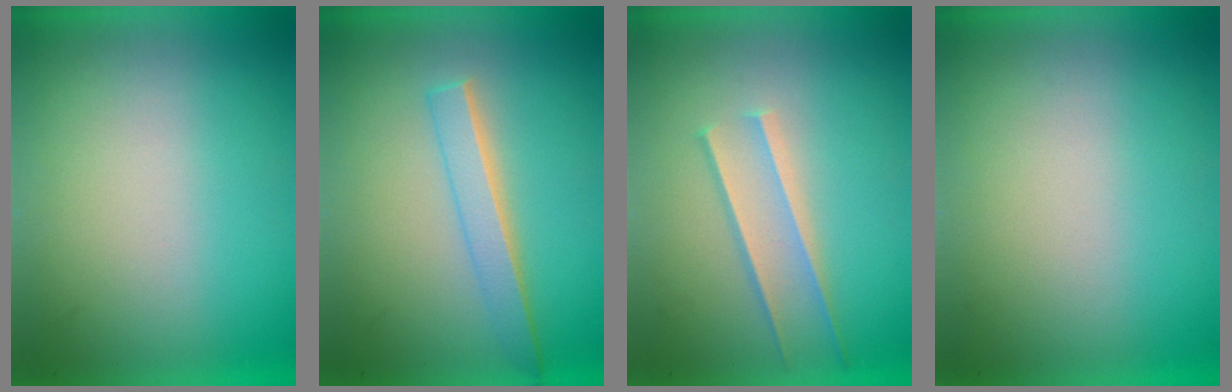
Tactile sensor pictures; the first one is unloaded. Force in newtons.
{"total": 2.2}
{"total": 1.7}
{"total": 0.0}